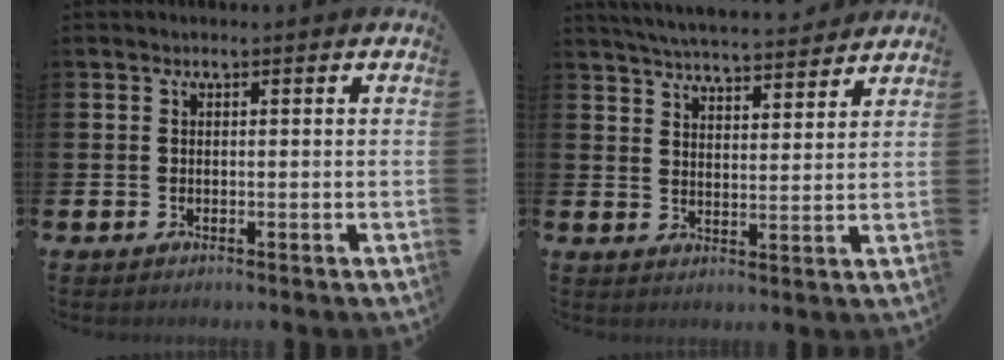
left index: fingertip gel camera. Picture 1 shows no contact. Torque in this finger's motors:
{"motor_torque": [0.94, -1.20, 0.68, 0.21]}